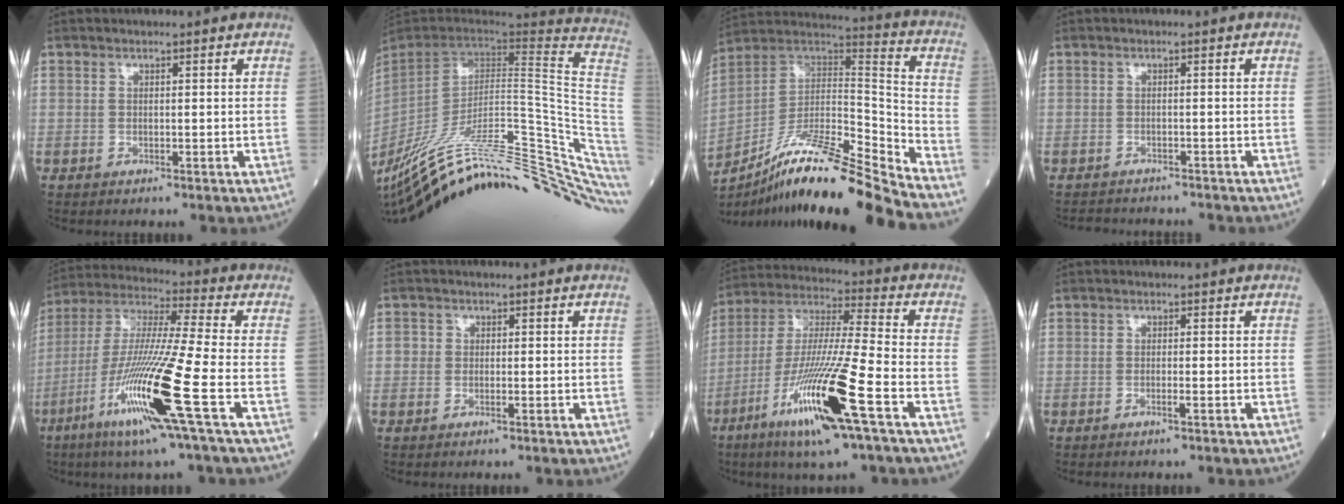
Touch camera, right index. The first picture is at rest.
{"total": 40.0, "force": [-30.5, 5.9, 25.2], "torque": [-0.302, -0.046, -0.428]}
{"total": 21.5, "force": [-17.1, -0.2, 13.1], "torque": [-0.240, 0.006, -0.308]}
{"total": 5.5, "force": [-5.3, 1.0, 1.1], "torque": [-0.011, -0.006, -0.073]}
{"total": 17.9, "force": [-7.2, -1.0, 16.3], "torque": [-0.345, -0.032, -0.143]}
{"total": 1.2, "force": [-0.1, 1.1, 0.5], "torque": [-0.003, 0.002, -0.004]}
{"total": 18.1, "force": [-8.3, 0.3, 16.1], "torque": [-0.341, -0.031, -0.156]}
{"total": 0.8, "force": [-0.4, -0.1, 0.7], "torque": [-0.015, 0.001, -0.007]}